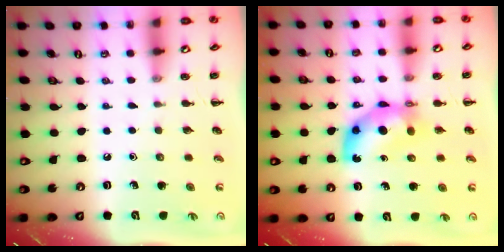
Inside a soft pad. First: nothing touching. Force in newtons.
{"total": 7.8, "press": 7.6, "slide": 1.7}